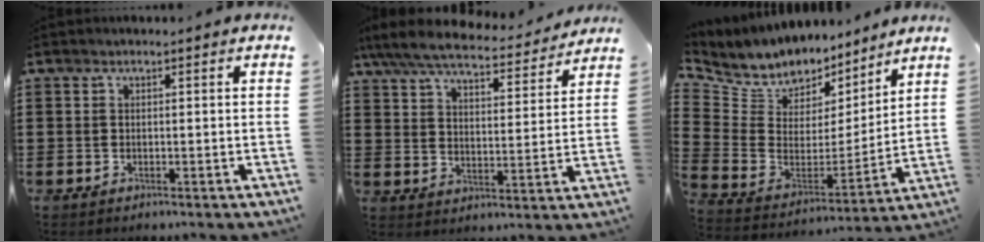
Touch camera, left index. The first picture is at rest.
{"total": 7.1, "force": [6.5, 0.8, 2.8], "torque": [-0.083, -0.036, 0.112]}
{"total": 7.0, "force": [6.0, 3.7, 0.7], "torque": [-0.061, -0.050, 0.109]}